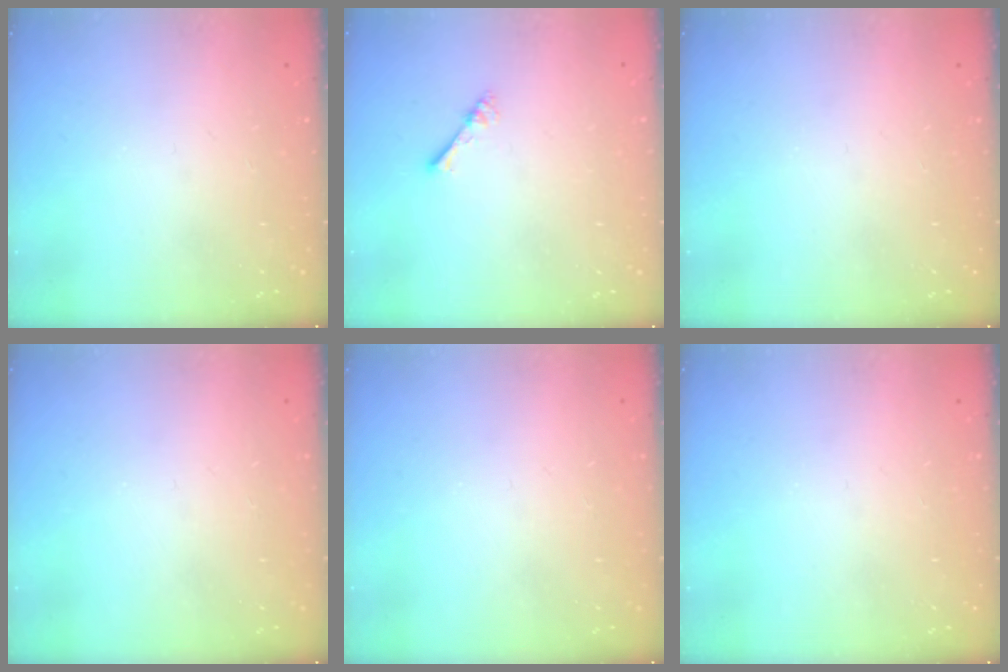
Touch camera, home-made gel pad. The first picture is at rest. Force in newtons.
{"total": 1.0, "press": 1.0, "slide": 0.3}
{"total": 0.0}
{"total": 0.0}
{"total": 0.0}
{"total": 0.0}